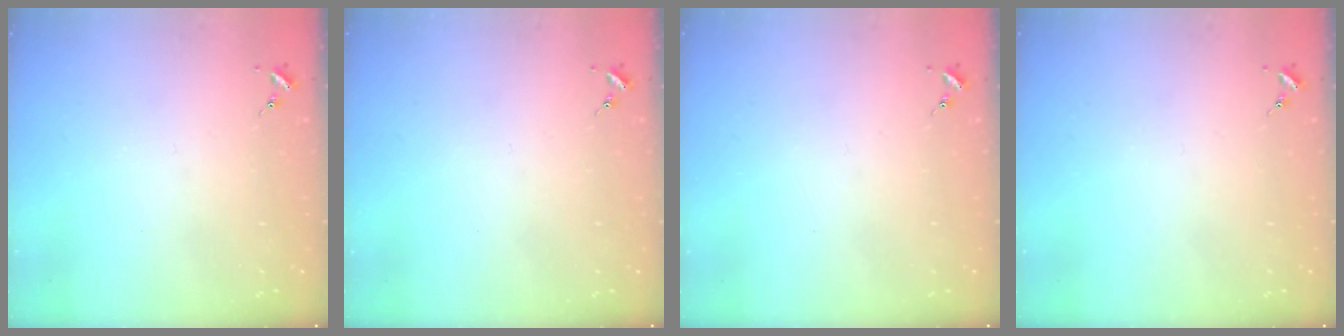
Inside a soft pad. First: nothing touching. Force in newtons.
{"total": 0.0}
{"total": 0.0}
{"total": 0.0}